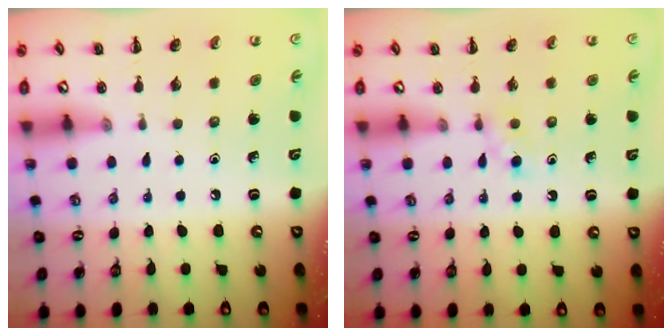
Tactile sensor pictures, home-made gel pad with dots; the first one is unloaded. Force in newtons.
{"total": 2.7, "press": 2.5, "slide": 1.0}